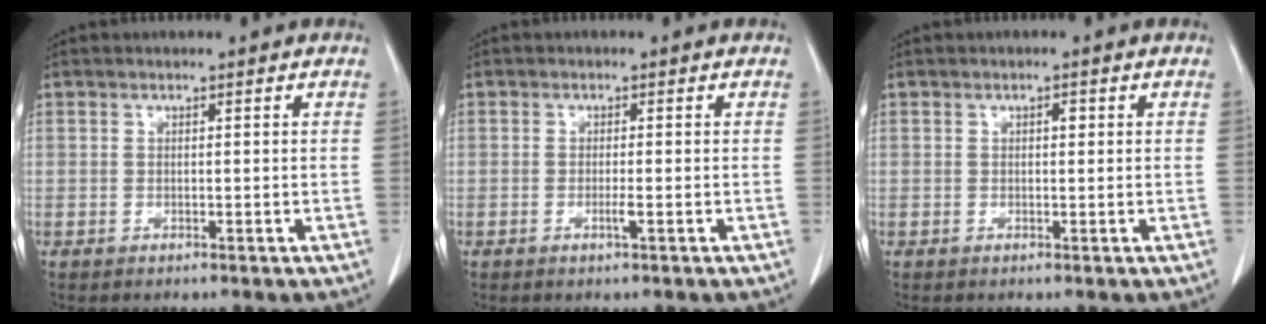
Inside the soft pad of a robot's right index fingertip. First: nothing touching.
{"total": 1.3, "force": [-0.5, -0.1, 1.2], "torque": [-0.026, -0.002, -0.009]}
{"total": 0.8, "force": [0.2, 0.4, 0.7], "torque": [-0.009, 0.002, 0.002]}